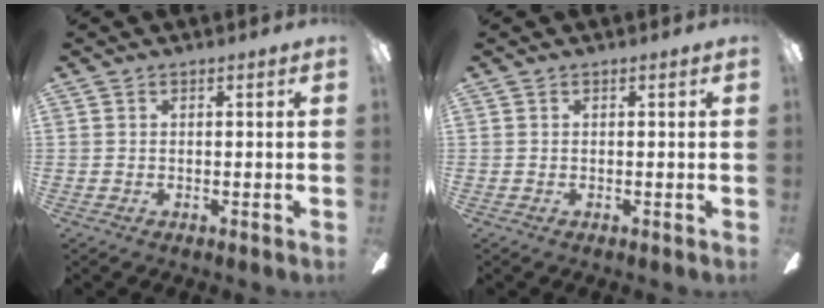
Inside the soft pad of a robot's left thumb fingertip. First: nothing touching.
{"total": 0.0}